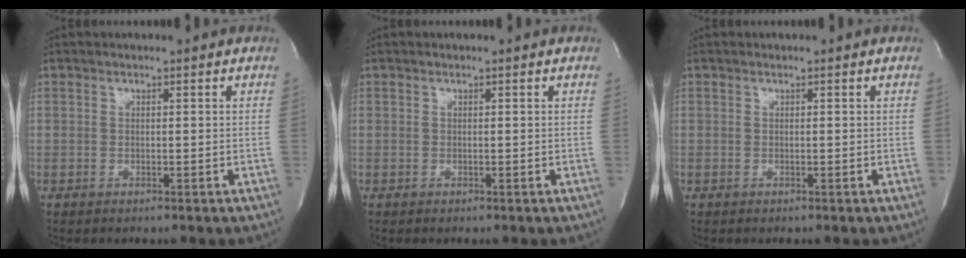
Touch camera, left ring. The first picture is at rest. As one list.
[{"total": 0.0}, {"total": 0.0}]